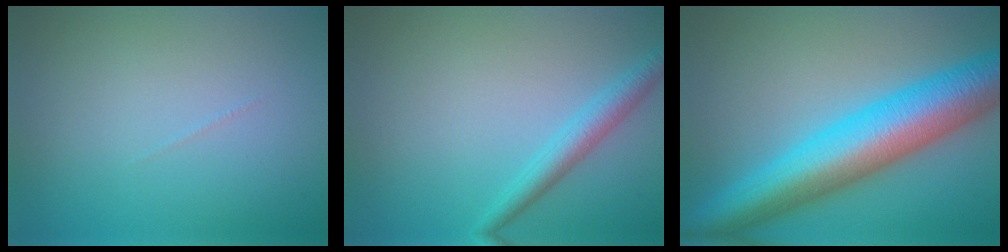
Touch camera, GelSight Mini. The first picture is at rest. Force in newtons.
{"total": 2.6, "press": 2.5, "slide": 0.1}
{"total": 11.1, "press": 11.1, "slide": 0.2}